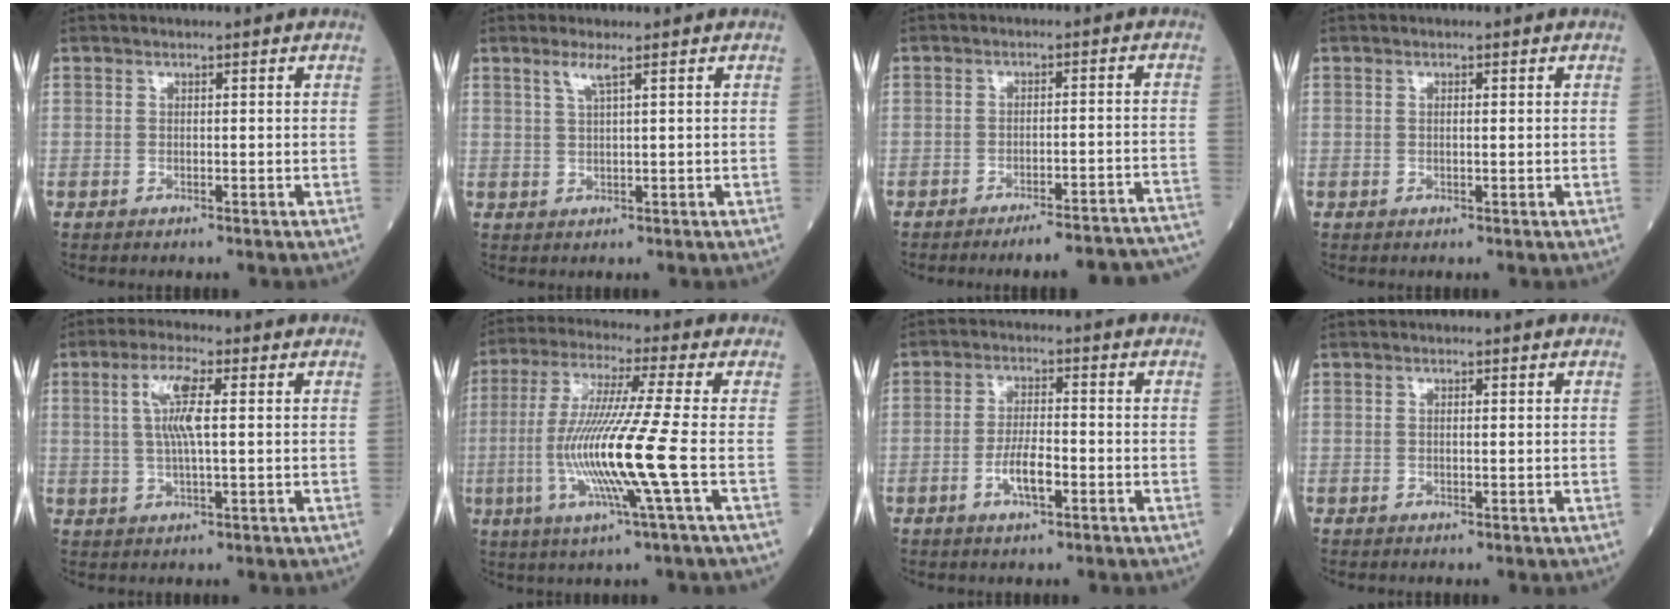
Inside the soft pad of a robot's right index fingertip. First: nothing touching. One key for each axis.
{"total": 2.3, "fx": 1.3, "fy": -0.2, "fz": 1.8, "tx": -0.044, "ty": 0.001, "tz": 0.028}
{"total": 15.2, "fx": -14.5, "fy": 0.1, "fz": 4.7, "tx": -0.015, "ty": 0.011, "tz": -0.173}
{"total": 0.7, "fx": 0.1, "fy": 0.2, "fz": 0.7, "tx": -0.018, "ty": 0.001, "tz": 0.002}
{"total": 6.3, "fx": 1.3, "fy": 0.8, "fz": 6.1, "tx": -0.126, "ty": 0.006, "tz": 0.025}
{"total": 13.6, "fx": -2.8, "fy": -1.7, "fz": 13.1, "tx": -0.273, "ty": -0.017, "tz": -0.062}
{"total": 5.0, "fx": -1.9, "fy": 1.2, "fz": 4.4, "tx": -0.086, "ty": 0.001, "tz": -0.034}
{"total": 0.6, "fx": 0.1, "fy": 0.1, "fz": 0.6, "tx": -0.015, "ty": 0.000, "tz": 0.002}